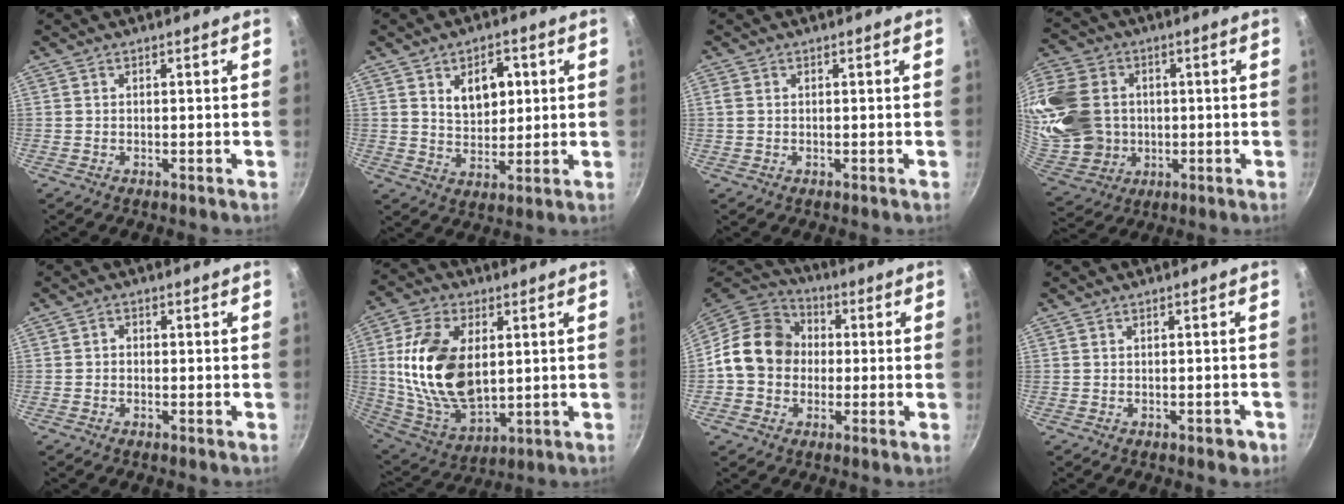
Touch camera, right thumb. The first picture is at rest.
{"total": 8.8, "force": [2.7, 5.9, 6.1], "torque": [-0.061, -0.013, 0.046]}
{"total": 1.4, "force": [0.2, 1.2, 0.7], "torque": [-0.014, 0.003, 0.003]}
{"total": 22.3, "force": [2.1, 18.5, 12.4], "torque": [-0.280, 0.009, 0.052]}
{"total": 1.4, "force": [-0.4, 1.2, 0.7], "torque": [-0.010, 0.008, -0.010]}
{"total": 20.1, "force": [2.7, 12.1, 15.8], "torque": [-0.284, -0.010, 0.063]}
{"total": 14.7, "force": [0.1, 12.5, 7.7], "torque": [-0.099, 0.030, -0.016]}
{"total": 2.3, "force": [-1.2, 1.2, 1.6], "torque": [-0.008, 0.015, -0.005]}